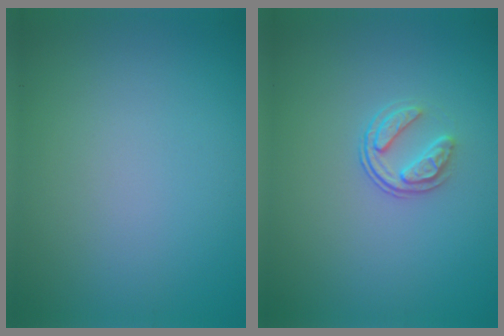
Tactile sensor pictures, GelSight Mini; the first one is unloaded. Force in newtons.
{"total": 1.9, "press": 1.3, "slide": 1.4}